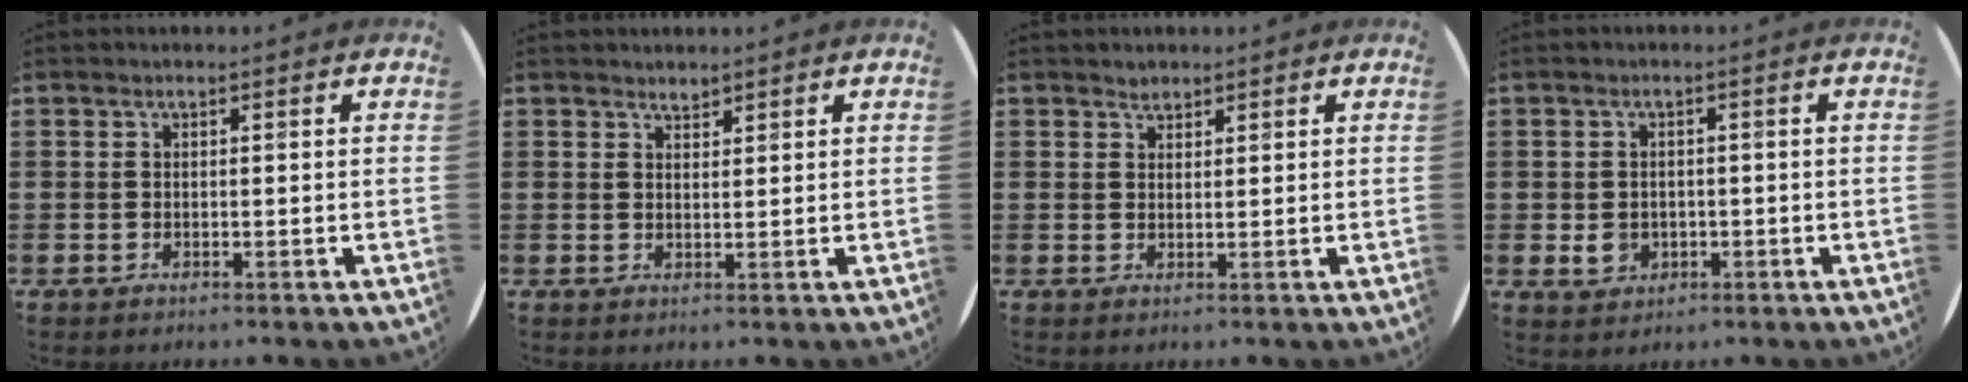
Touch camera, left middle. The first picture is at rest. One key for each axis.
{"total": 1.4, "fx": 1.4, "fy": 0.2, "fz": -0.1, "tx": 0.001, "ty": 0.000, "tz": 0.026}
{"total": 1.2, "fx": 1.2, "fy": 0.4, "fz": 0.0, "tx": 0.006, "ty": -0.002, "tz": 0.021}
{"total": 2.3, "fx": -0.3, "fy": 1.9, "fz": 1.2, "tx": -0.027, "ty": 0.005, "tz": -0.006}